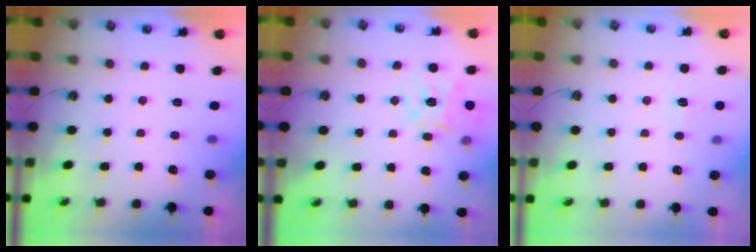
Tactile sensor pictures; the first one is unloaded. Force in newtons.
{"total": 17.0, "press": 16.8, "slide": 2.4}
{"total": 4.6, "press": 4.6, "slide": 0.6}